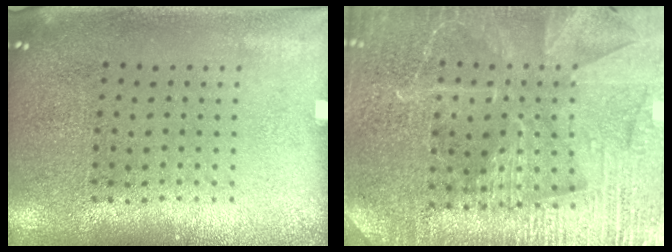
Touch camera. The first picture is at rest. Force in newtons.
{"total": 3.8, "press": 3.7, "slide": 1.2}